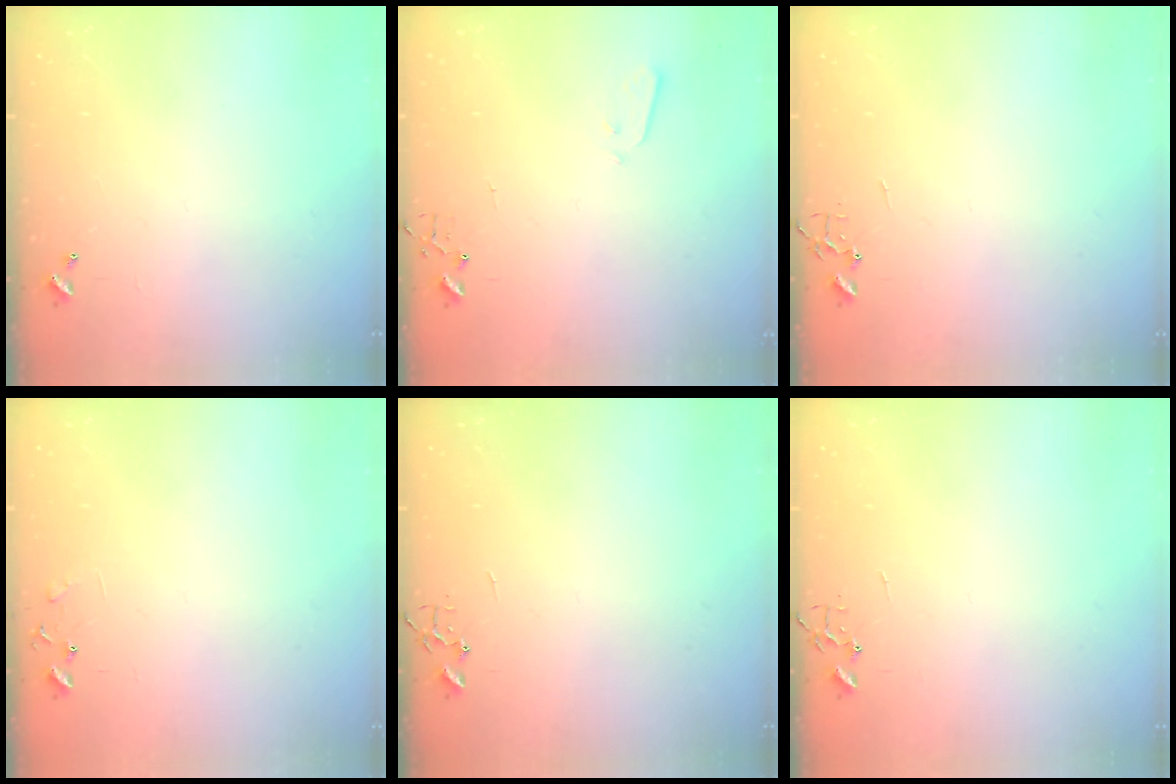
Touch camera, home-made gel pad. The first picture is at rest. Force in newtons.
{"total": 2.1, "press": 2.0, "slide": 0.4}
{"total": 0.0}
{"total": 6.4, "press": 6.4, "slide": 0.4}
{"total": 0.0}
{"total": 0.0}